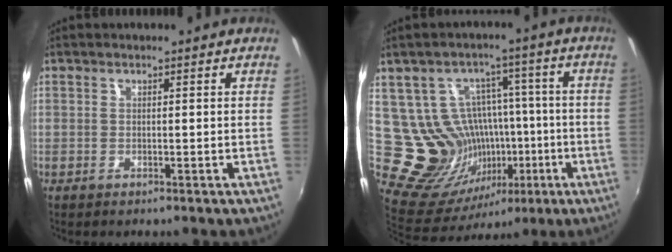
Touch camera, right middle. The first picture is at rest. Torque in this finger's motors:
{"motor_torque": [0.12, -0.14, -0.11, -0.08]}